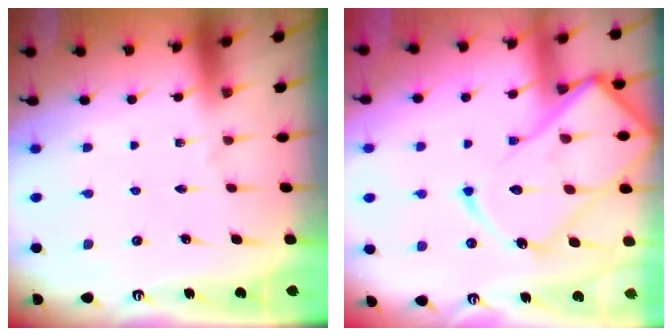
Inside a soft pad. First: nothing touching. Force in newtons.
{"total": 22.0, "press": 21.9, "slide": 1.9}